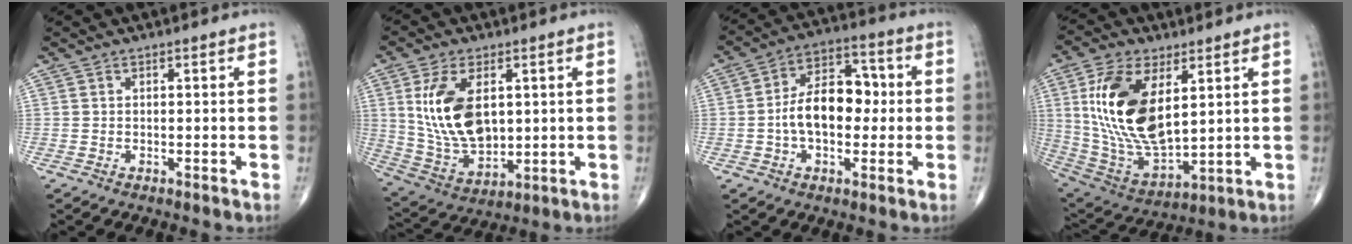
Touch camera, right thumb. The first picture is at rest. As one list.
[{"total": 14.9, "force": [3.1, 8.6, 11.8], "torque": [-0.215, -0.015, 0.074]}, {"total": 12.2, "force": [-0.6, 7.6, 9.5], "torque": [-0.134, 0.034, -0.020]}, {"total": 19.9, "force": [5.1, 10.1, 16.4], "torque": [-0.312, -0.026, 0.109]}]